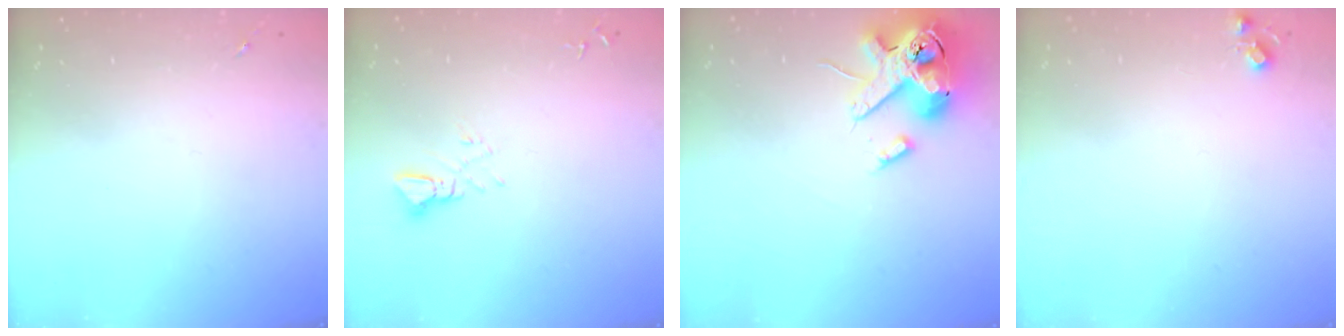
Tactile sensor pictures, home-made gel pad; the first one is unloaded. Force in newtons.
{"total": 3.3, "press": 3.3, "slide": 0.2}
{"total": 15.9, "press": 15.7, "slide": 2.7}
{"total": 5.1, "press": 5.1, "slide": 0.7}